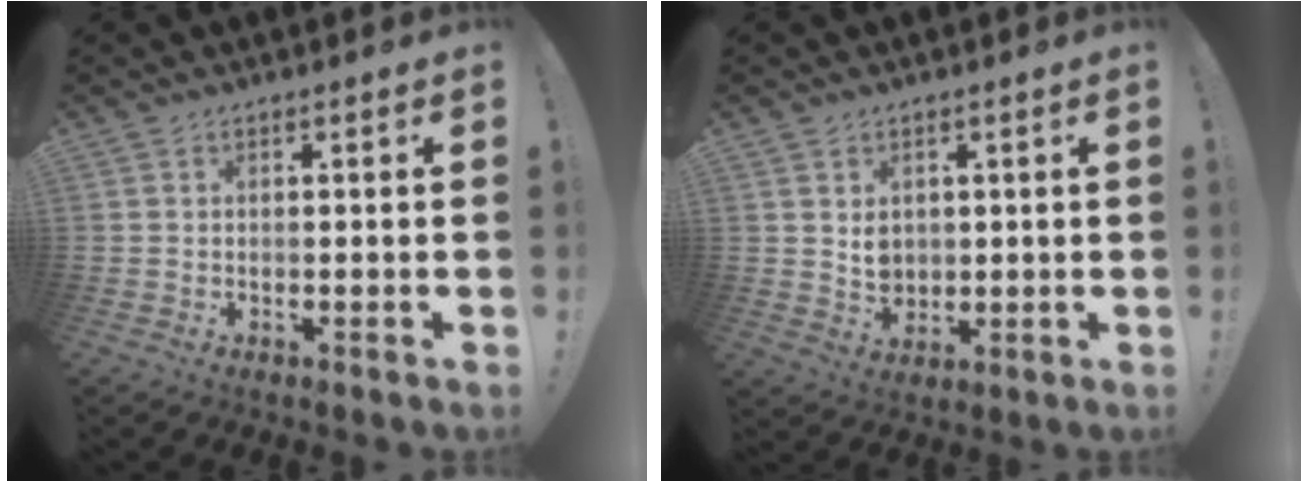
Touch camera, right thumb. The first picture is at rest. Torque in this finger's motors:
{"motor_torque": [0.12, 0.16, 0.23, 0.26, 0.01]}